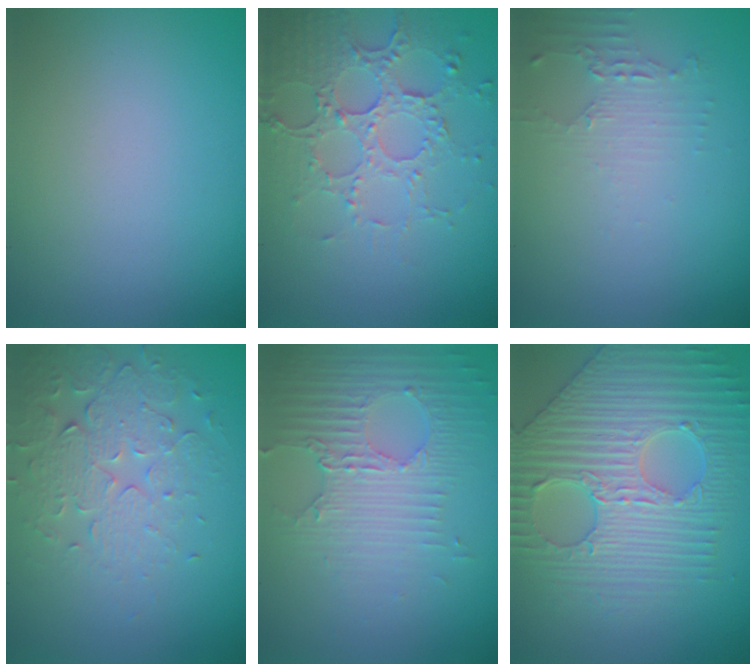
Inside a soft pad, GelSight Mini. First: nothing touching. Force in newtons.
{"total": 5.2, "press": 3.8, "slide": 3.5}
{"total": 2.0, "press": 1.4, "slide": 1.5}
{"total": 3.8, "press": 3.5, "slide": 1.5}
{"total": 3.5, "press": 3.2, "slide": 1.5}
{"total": 6.4, "press": 5.5, "slide": 3.3}